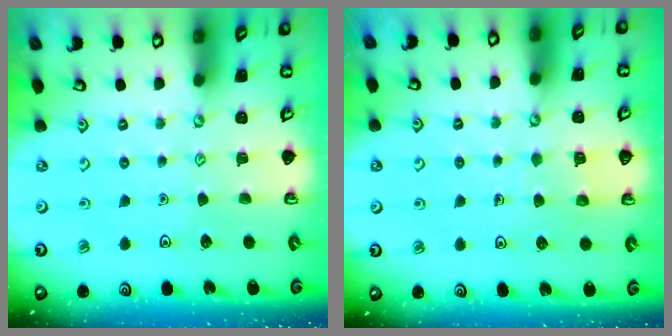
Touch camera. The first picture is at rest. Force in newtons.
{"total": 4.4, "press": 4.4, "slide": 0.3}